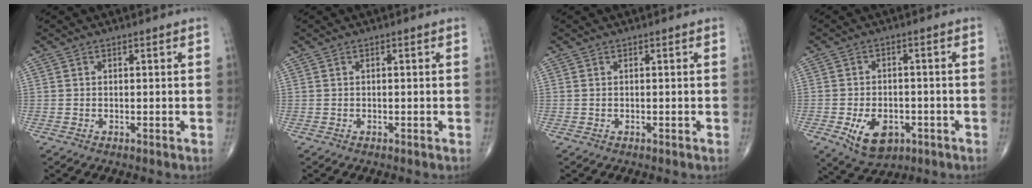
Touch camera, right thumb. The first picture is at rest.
{"total": 0.0}
{"total": 0.0}
{"total": 8.6, "force": [-3.2, 5.5, 5.8], "torque": [-0.079, 0.007, -0.042]}